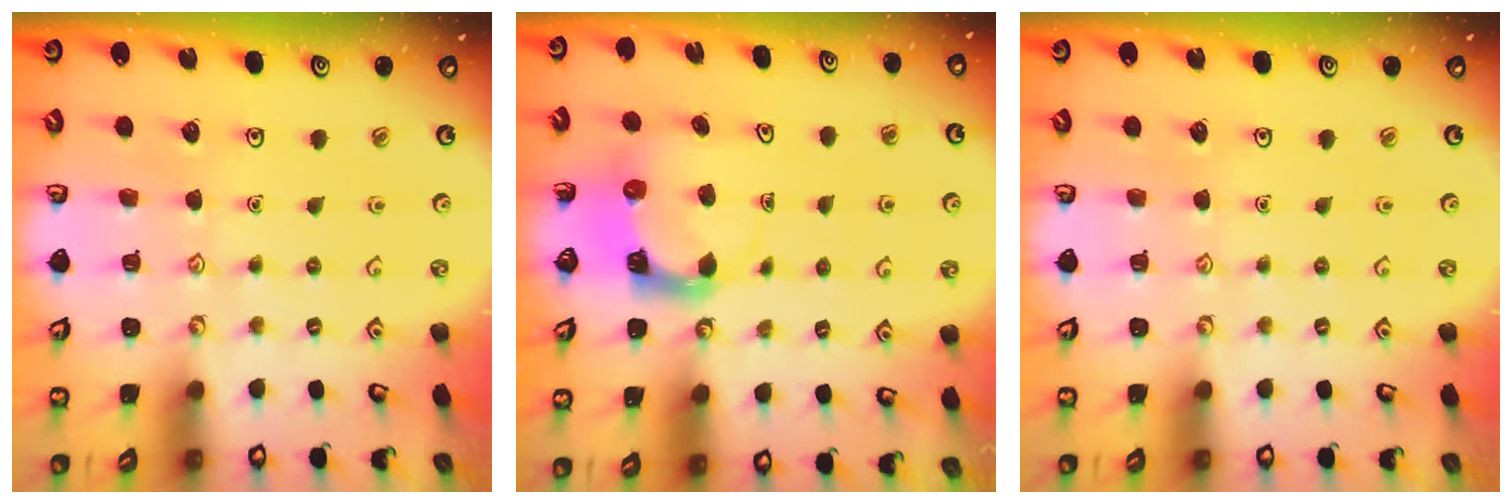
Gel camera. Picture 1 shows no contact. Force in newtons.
{"total": 4.0, "press": 3.9, "slide": 0.4}
{"total": 0.0}